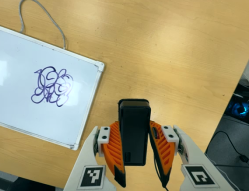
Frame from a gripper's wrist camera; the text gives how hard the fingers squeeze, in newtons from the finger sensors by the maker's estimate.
{"total": 4.8, "left": 3.1, "right": 6.5}